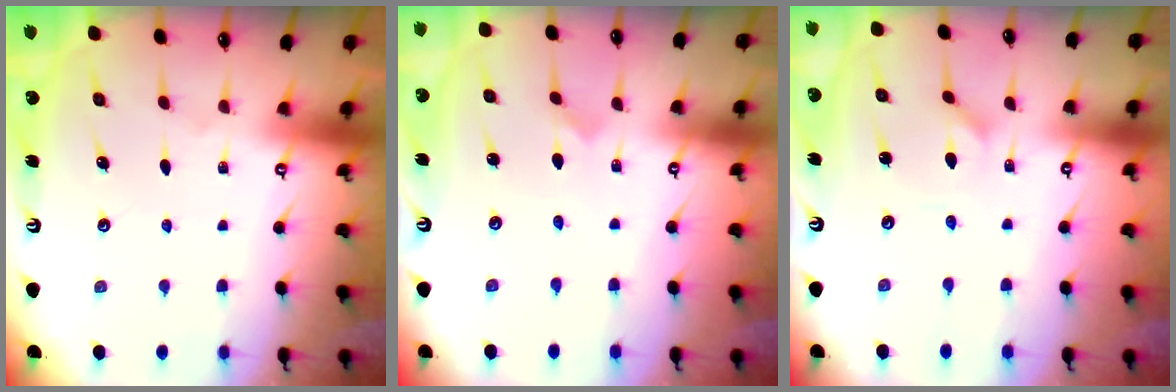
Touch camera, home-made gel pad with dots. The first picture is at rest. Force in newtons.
{"total": 0.0}
{"total": 1.2, "press": 1.2, "slide": 0.2}